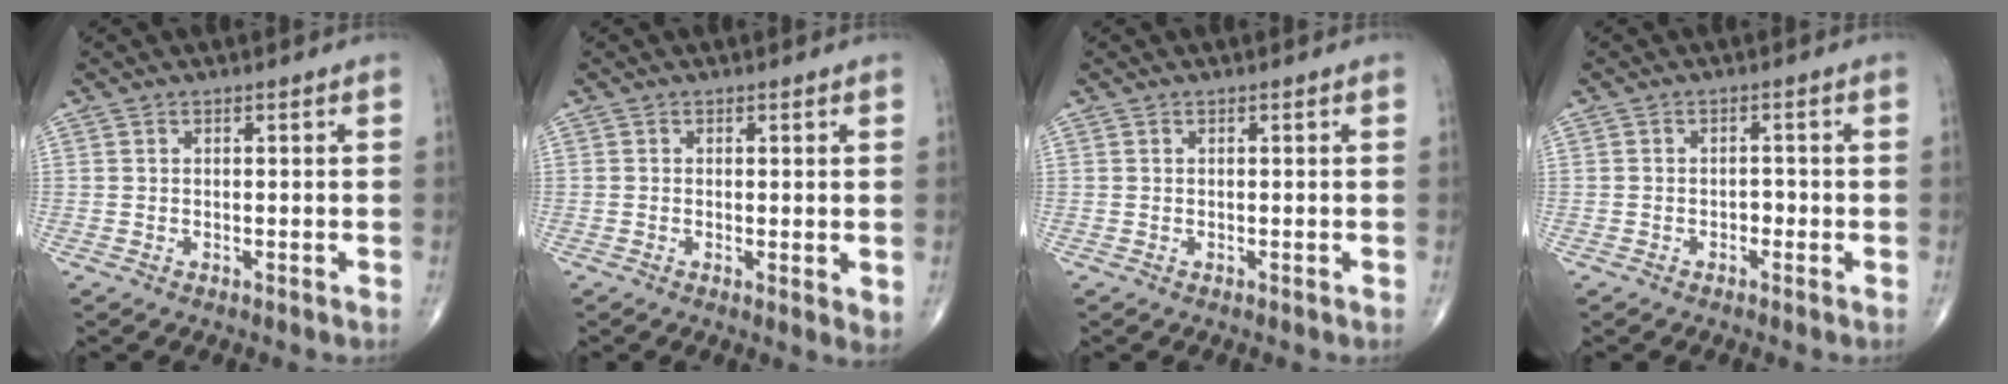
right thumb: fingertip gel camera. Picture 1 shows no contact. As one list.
[{"total": 2.6, "force": [0.0, 0.8, 2.4], "torque": [-0.038, -0.010, -0.004]}, {"total": 0.0}, {"total": 1.5, "force": [-0.7, 1.0, 0.8], "torque": [-0.005, 0.005, -0.014]}]